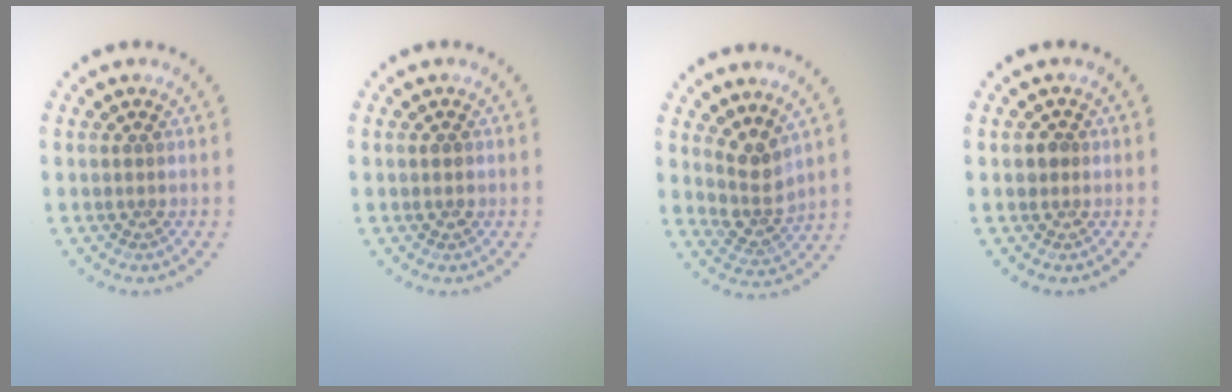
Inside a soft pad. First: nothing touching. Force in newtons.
{"total": 1.0, "press": 1.0, "slide": 0.2}
{"total": 2.8, "press": 2.1, "slide": 1.8}
{"total": 1.3, "press": 1.1, "slide": 0.5}